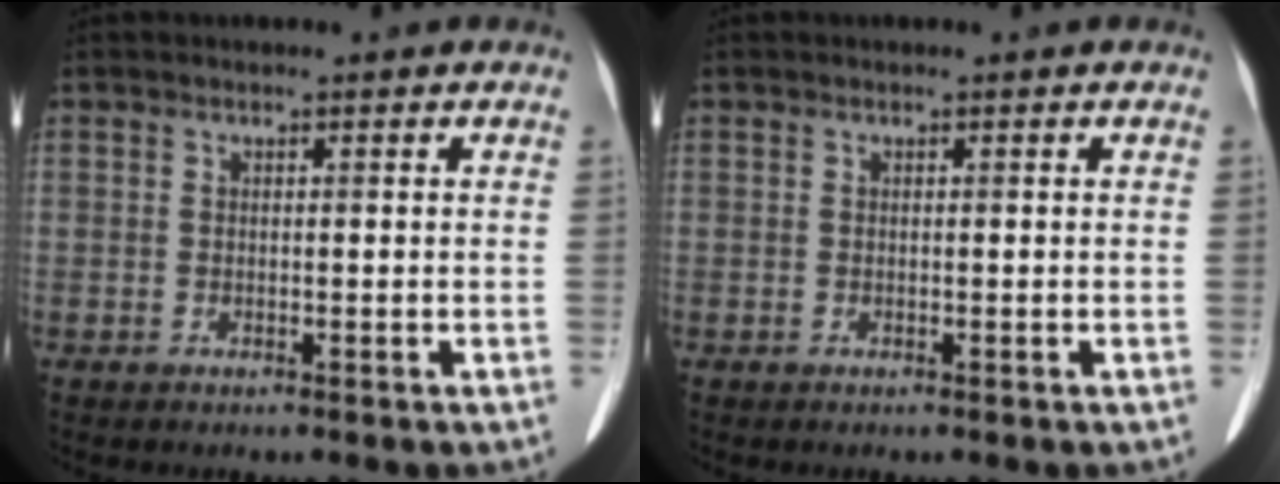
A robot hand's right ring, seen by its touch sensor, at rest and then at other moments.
{"total": 0.0}